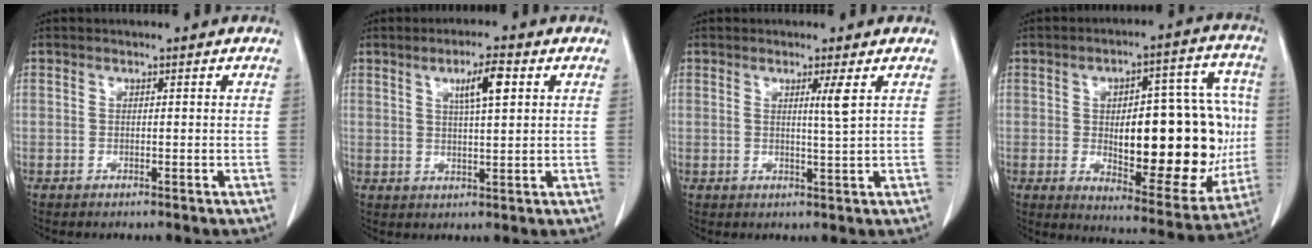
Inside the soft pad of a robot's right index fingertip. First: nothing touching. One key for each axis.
{"total": 5.4, "fx": 2.1, "fy": 0.5, "fz": 4.9, "tx": -0.083, "ty": 0.003, "tz": 0.037}
{"total": 2.6, "fx": 1.0, "fy": -0.7, "fz": 2.3, "tx": -0.040, "ty": -0.009, "tz": 0.019}
{"total": 22.9, "fx": -0.9, "fy": 8.2, "fz": 21.4, "tx": -0.261, "ty": 0.019, "tz": 0.007}